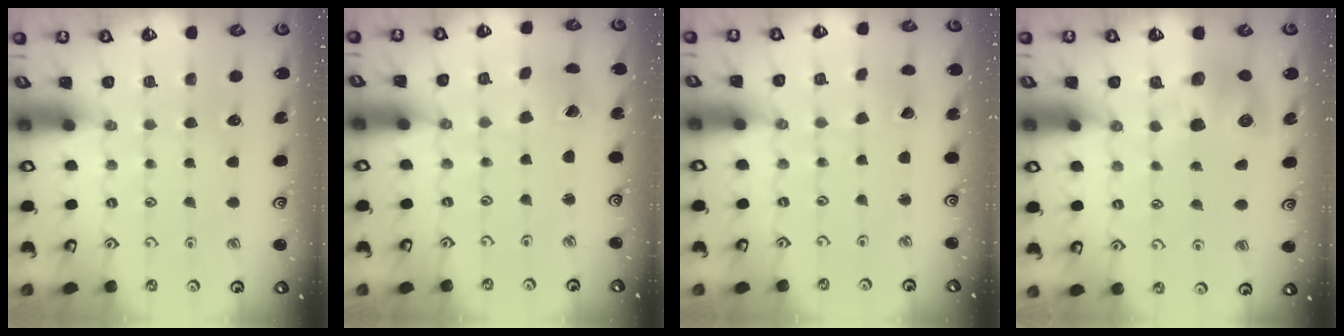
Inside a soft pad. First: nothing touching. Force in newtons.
{"total": 2.1, "press": 2.1, "slide": 0.2}
{"total": 2.4, "press": 2.4, "slide": 0.2}
{"total": 8.0, "press": 8.0, "slide": 1.1}